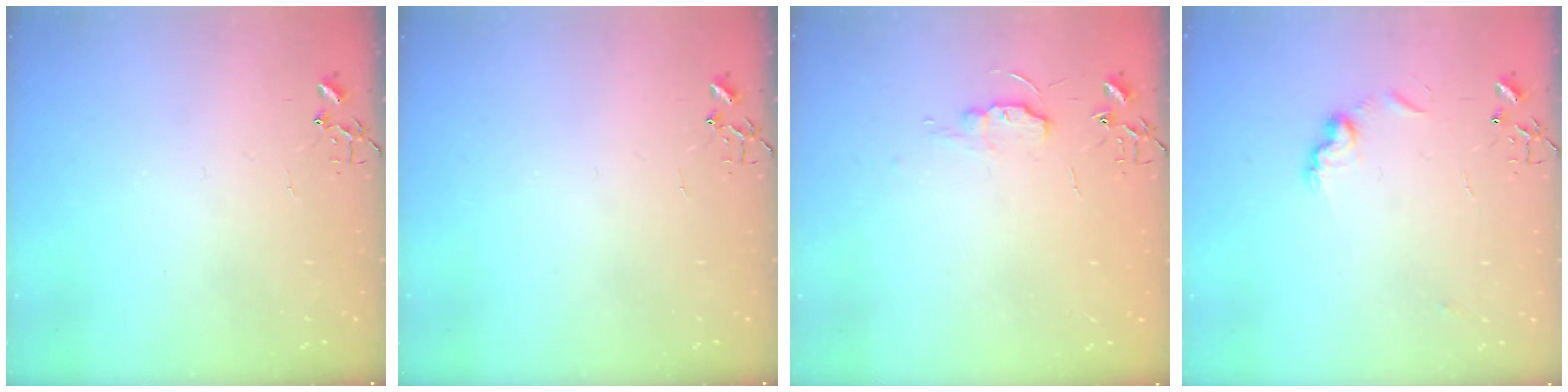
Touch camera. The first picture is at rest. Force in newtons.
{"total": 0.0}
{"total": 7.0, "press": 7.0, "slide": 0.8}
{"total": 8.4, "press": 8.4, "slide": 0.4}